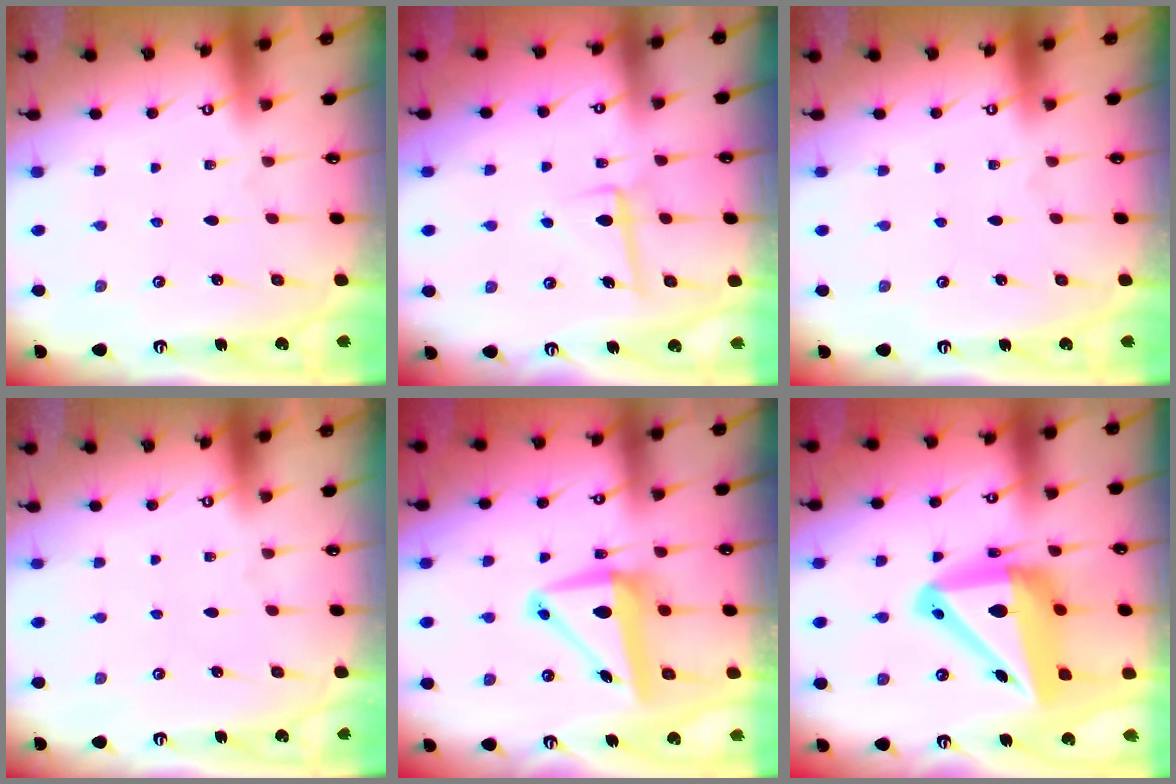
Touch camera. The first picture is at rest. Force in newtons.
{"total": 6.5, "press": 6.4, "slide": 1.5}
{"total": 0.0}
{"total": 0.0}
{"total": 8.7, "press": 8.6, "slide": 1.6}
{"total": 19.5, "press": 19.2, "slide": 3.2}